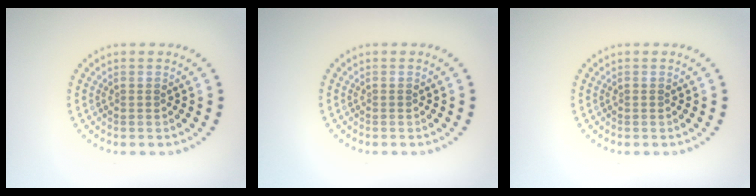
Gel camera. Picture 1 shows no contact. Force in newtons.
{"total": 0.0}
{"total": 0.0}